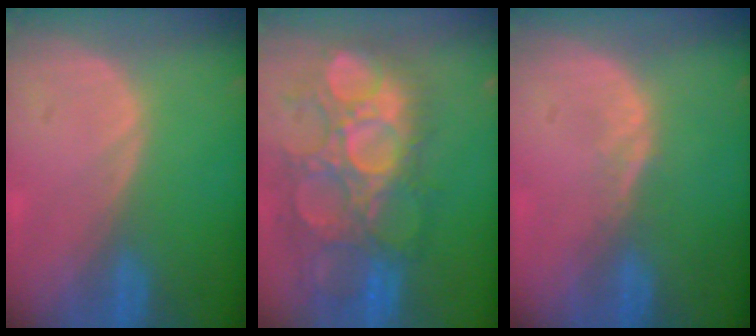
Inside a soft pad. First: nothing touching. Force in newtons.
{"total": 12.4, "press": 11.6, "slide": 4.3}
{"total": 1.5, "press": 1.2, "slide": 0.9}